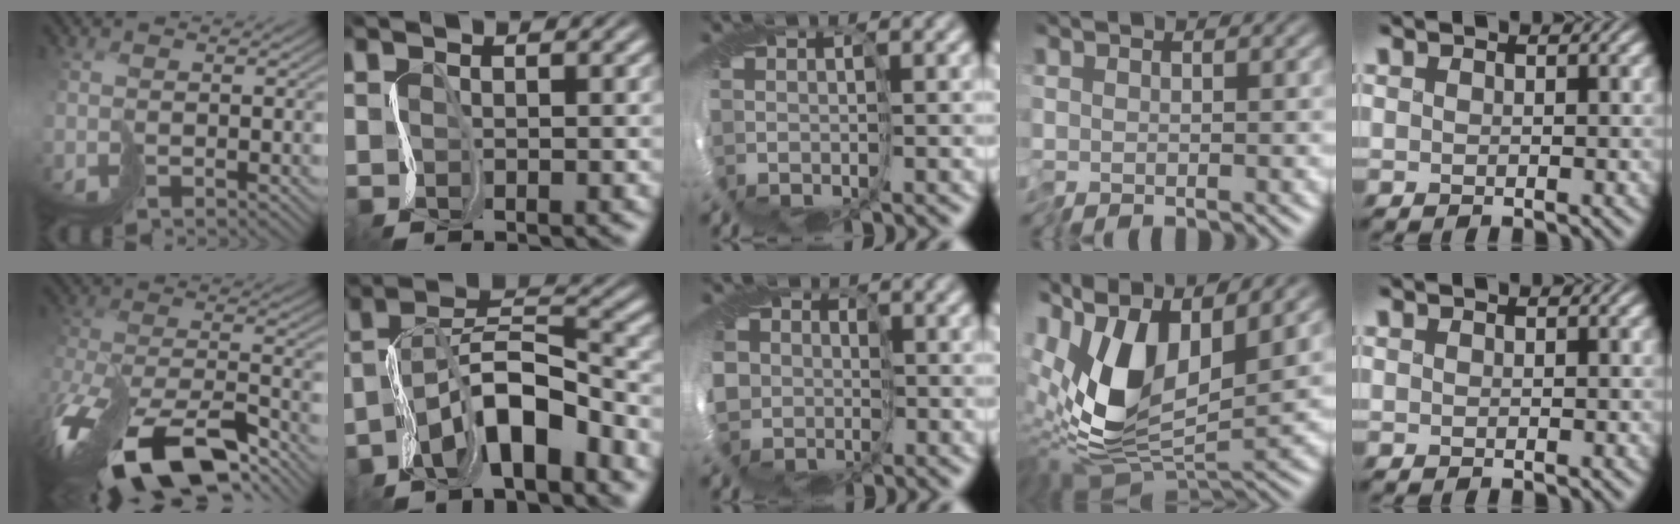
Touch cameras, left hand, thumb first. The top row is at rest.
{"thumb": {"total": 16.5, "force": [-11.0, 7.2, 10.0], "torque": [-0.247, -0.055, -0.163]}, "index": {"total": 6.2, "force": [-4.4, 1.6, 4.0], "torque": [-0.086, 0.025, -0.085]}, "middle": {"total": 4.2, "force": [-1.2, 3.8, 1.4], "torque": [-0.017, -0.010, -0.047]}, "ring": {"total": 10.9, "force": [1.0, 5.2, 9.6], "torque": [-0.203, -0.007, 0.012]}}